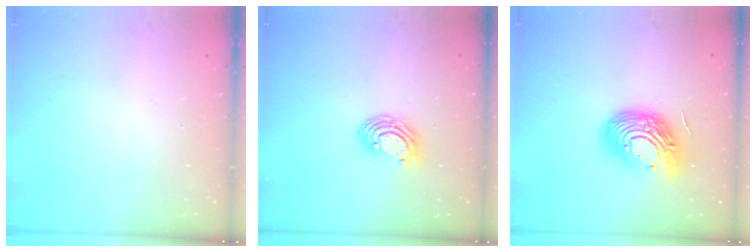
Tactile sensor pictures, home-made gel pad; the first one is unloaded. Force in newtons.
{"total": 7.0, "press": 6.9, "slide": 0.8}
{"total": 17.3, "press": 17.2, "slide": 1.2}